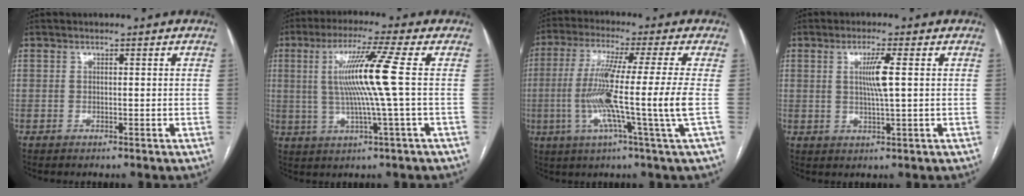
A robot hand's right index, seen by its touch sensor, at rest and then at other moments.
{"total": 10.4, "force": [1.0, -1.9, 10.2], "torque": [-0.194, 0.005, 0.022]}
{"total": 13.7, "force": [-2.1, -2.2, 13.4], "torque": [-0.248, -0.021, -0.045]}
{"total": 4.4, "force": [0.8, -0.3, 4.3], "torque": [-0.082, -0.003, 0.016]}